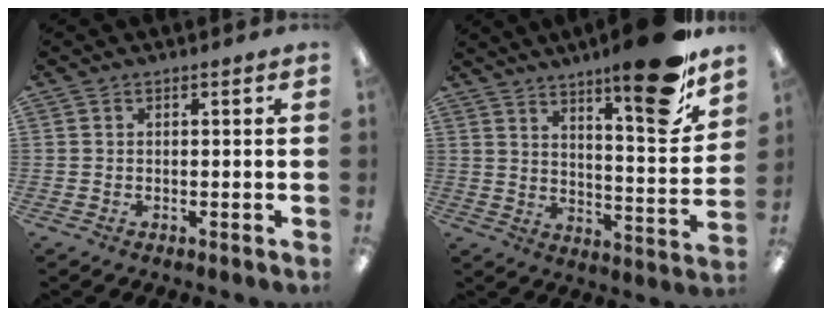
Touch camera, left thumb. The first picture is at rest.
{"total": 17.4, "force": [12.6, 3.3, 11.5], "torque": [-0.156, -0.092, 0.195]}